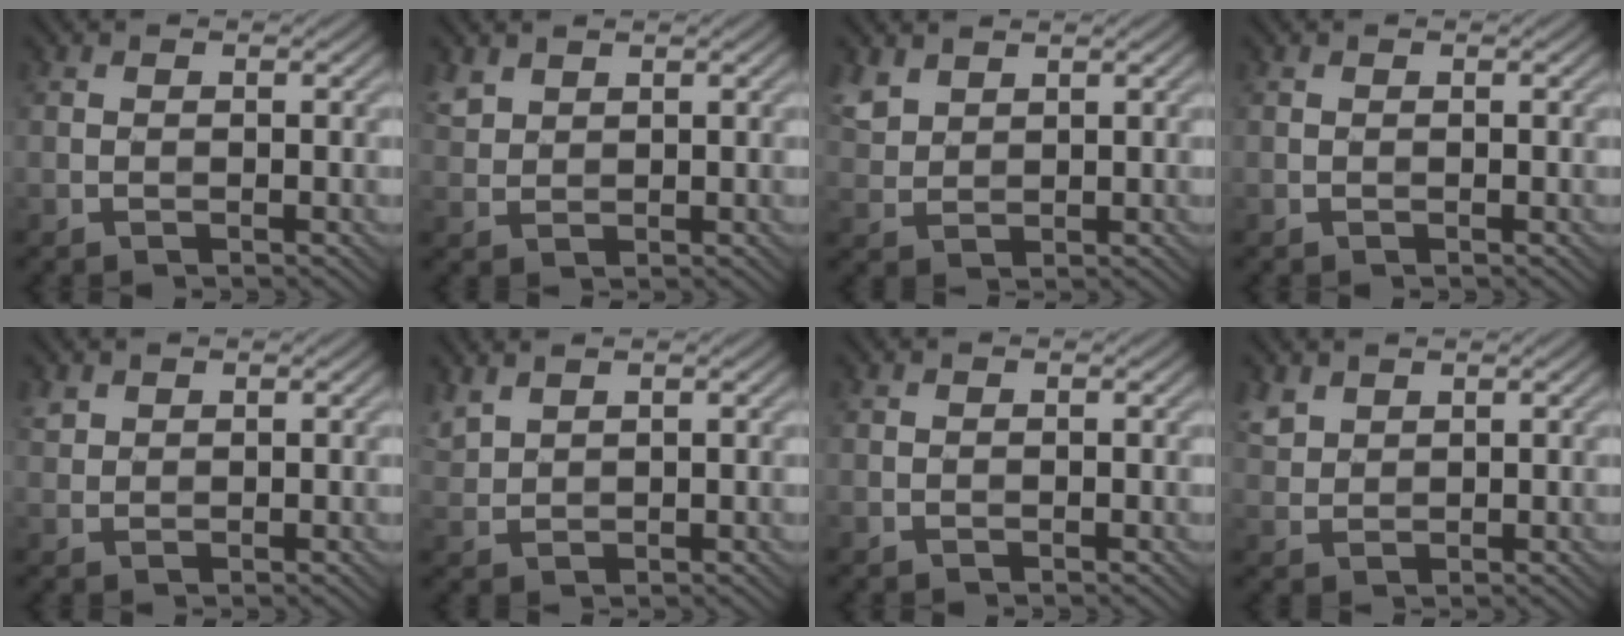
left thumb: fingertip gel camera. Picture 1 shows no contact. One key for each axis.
{"total": 2.3, "fx": 1.7, "fy": 1.3, "fz": 0.8, "tx": -0.025, "ty": 0.001, "tz": 0.041}
{"total": 3.3, "fx": 2.4, "fy": 1.8, "fz": 1.5, "tx": -0.042, "ty": 0.003, "tz": 0.055}
{"total": 0.0}
{"total": 1.4, "fx": 1.1, "fy": 0.8, "fz": 0.4, "tx": -0.012, "ty": 0.001, "tz": 0.025}
{"total": 2.5, "fx": 2.1, "fy": 0.8, "fz": 1.1, "tx": -0.035, "ty": 0.007, "tz": 0.051}
{"total": 0.0}
{"total": 2.6, "fx": 1.9, "fy": 1.4, "fz": 1.0, "tx": -0.029, "ty": 0.001, "tz": 0.046}